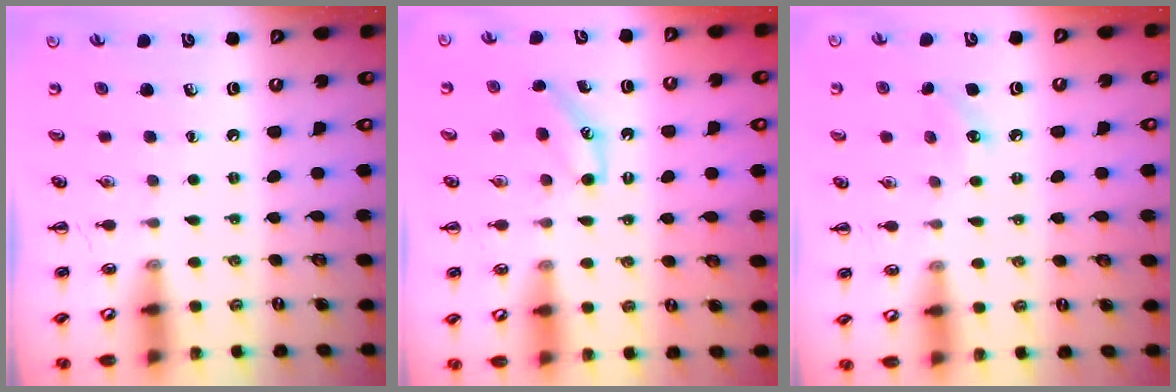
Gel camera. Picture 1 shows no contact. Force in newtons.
{"total": 4.5, "press": 4.3, "slide": 1.5}
{"total": 6.2, "press": 6.0, "slide": 1.8}